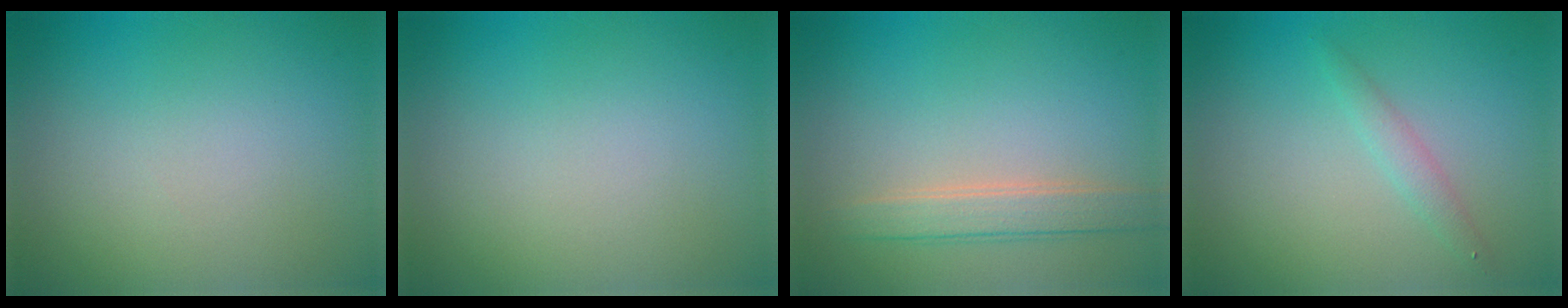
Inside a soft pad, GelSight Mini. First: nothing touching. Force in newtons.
{"total": 0.0}
{"total": 2.6, "press": 2.6, "slide": 0.2}
{"total": 1.3, "press": 1.3, "slide": 0.0}